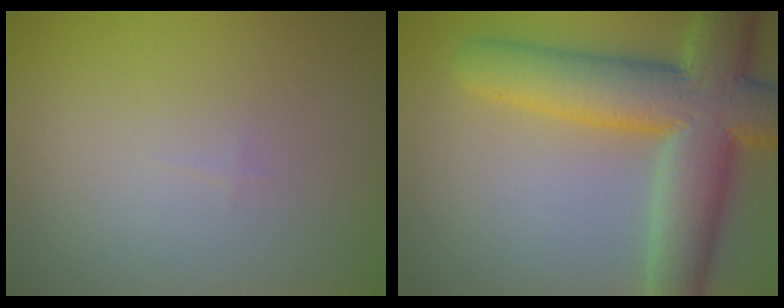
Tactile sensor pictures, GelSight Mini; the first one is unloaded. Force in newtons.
{"total": 11.2, "press": 11.2, "slide": 0.4}